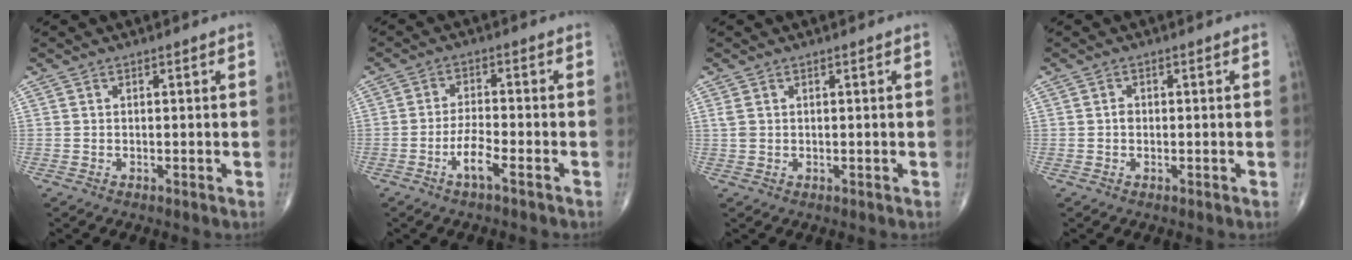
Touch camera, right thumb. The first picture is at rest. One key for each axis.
{"total": 4.7, "fx": -2.6, "fy": 0.8, "fz": 3.8, "tx": -0.083, "ty": 0.018, "tz": -0.052}
{"total": 1.3, "fx": 0.4, "fy": 1.0, "fz": 0.8, "tx": -0.020, "ty": 0.003, "tz": 0.014}
{"total": 1.0, "fx": -0.2, "fy": 0.8, "fz": 0.6, "tx": -0.005, "ty": 0.003, "tz": -0.006}